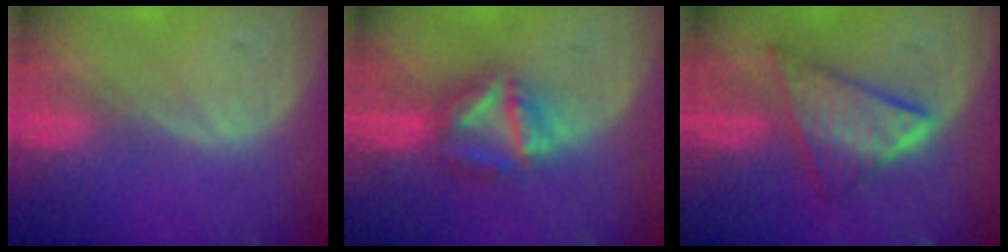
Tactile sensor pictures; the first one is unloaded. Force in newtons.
{"total": 6.6, "press": 6.3, "slide": 2.2}
{"total": 7.9, "press": 7.9, "slide": 0.5}